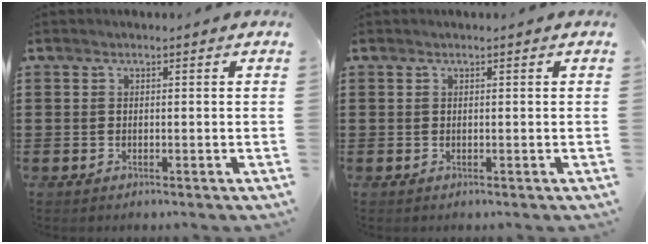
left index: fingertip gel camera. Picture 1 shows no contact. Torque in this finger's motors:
{"motor_torque": [-0.29, 0.48, -0.29, -0.06]}